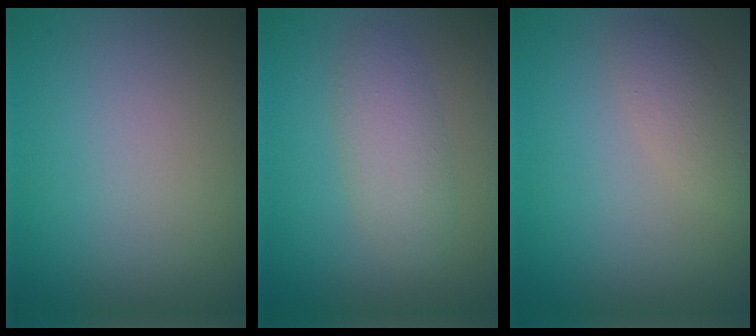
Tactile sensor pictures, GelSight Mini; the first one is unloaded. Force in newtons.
{"total": 2.6, "press": 2.6, "slide": 0.1}
{"total": 1.9, "press": 1.9, "slide": 0.1}